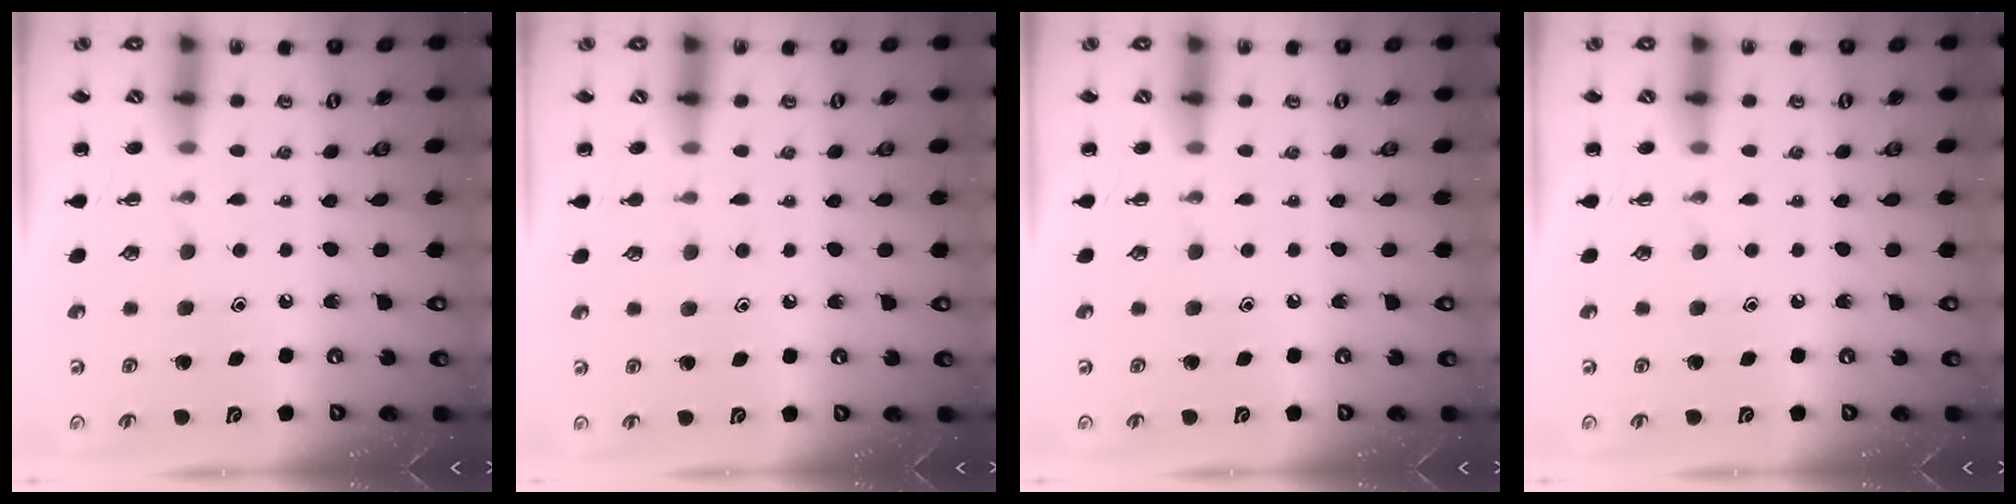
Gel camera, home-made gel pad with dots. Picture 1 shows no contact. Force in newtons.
{"total": 4.5, "press": 4.3, "slide": 1.5}
{"total": 0.0}
{"total": 0.0}